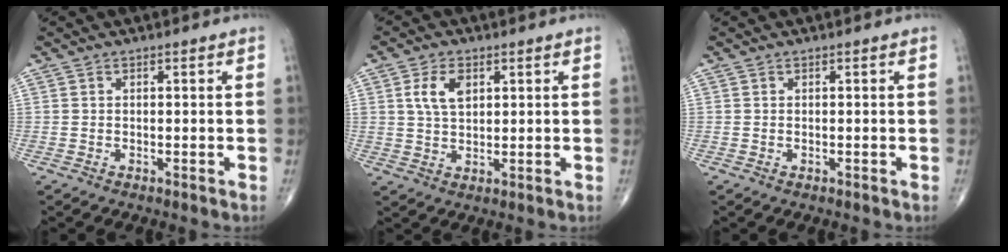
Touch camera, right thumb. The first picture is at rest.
{"total": 5.9, "force": [2.0, 3.5, 4.3], "torque": [-0.075, -0.004, 0.038]}
{"total": 0.0}